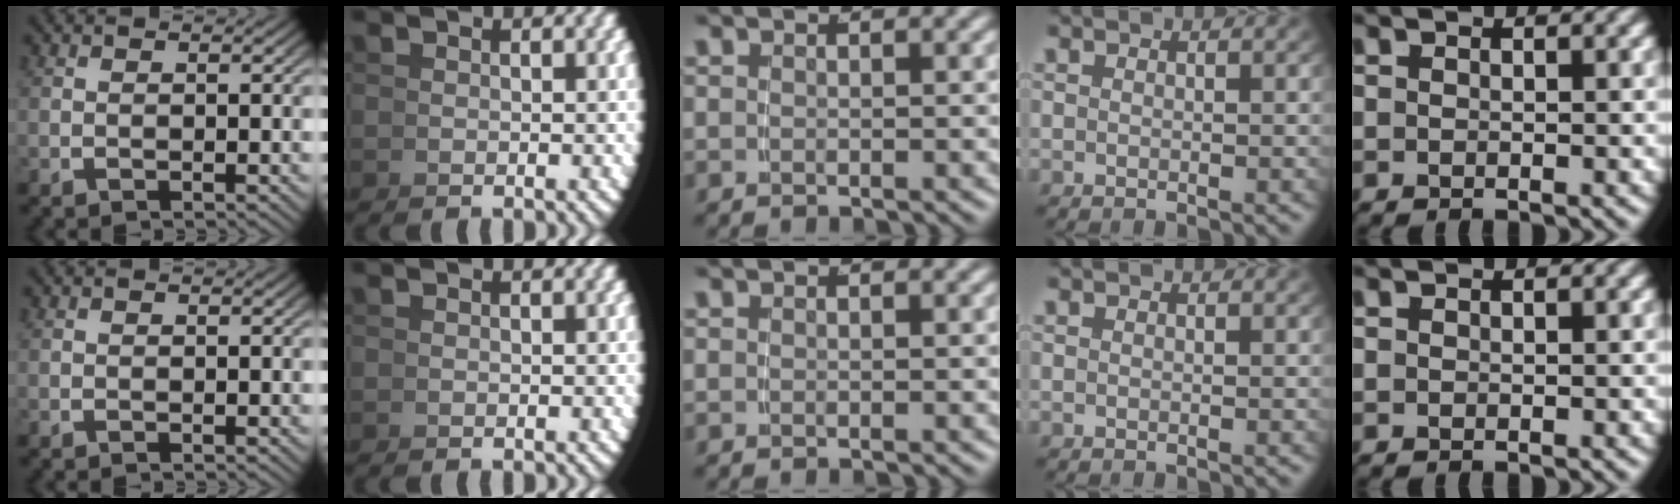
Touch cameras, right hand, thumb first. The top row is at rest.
{}